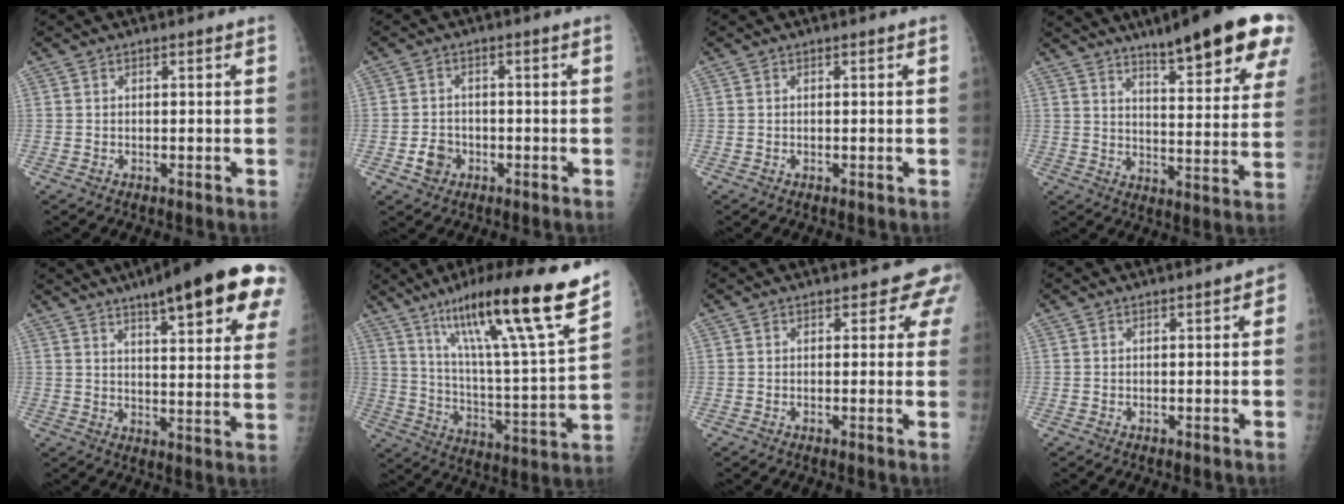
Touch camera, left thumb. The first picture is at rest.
{"total": 3.7, "force": [-1.5, 3.1, 1.3], "torque": [-0.008, 0.012, -0.026]}
{"total": 0.0}
{"total": 20.4, "force": [13.2, 3.9, 15.1], "torque": [-0.180, -0.054, 0.181]}
{"total": 21.9, "force": [12.6, 4.9, 17.3], "torque": [-0.218, -0.029, 0.161]}
{"total": 23.3, "force": [15.4, 1.7, 17.3], "torque": [-0.255, -0.057, 0.256]}
{"total": 3.5, "force": [2.6, 2.0, 1.1], "torque": [0.022, -0.009, 0.010]}
{"total": 1.4, "force": [0.0, 0.7, 1.2], "torque": [0.002, 0.006, -0.008]}